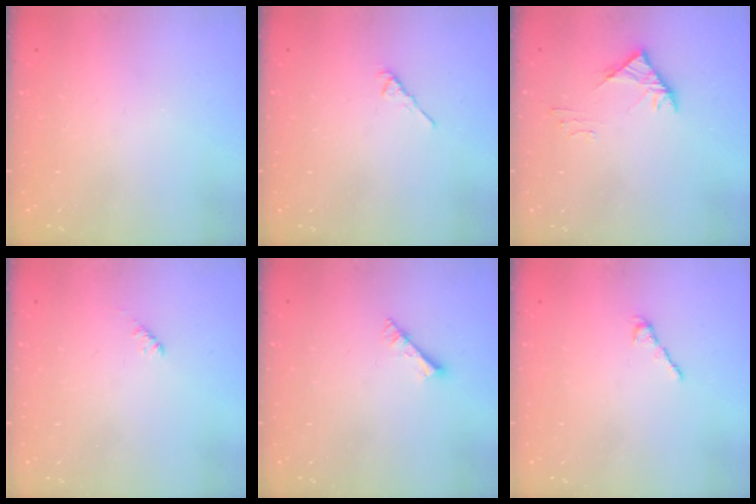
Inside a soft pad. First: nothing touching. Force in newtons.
{"total": 3.1, "press": 3.0, "slide": 0.8}
{"total": 3.3, "press": 3.2, "slide": 0.8}
{"total": 3.1, "press": 3.1, "slide": 0.6}
{"total": 3.4, "press": 3.4, "slide": 0.3}
{"total": 2.2, "press": 2.2, "slide": 0.4}